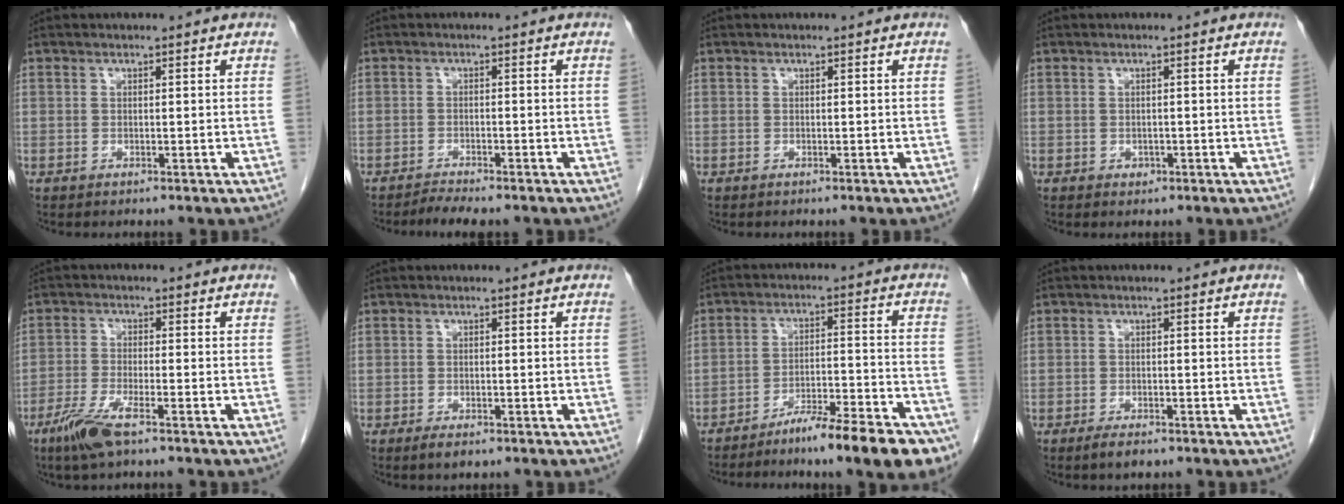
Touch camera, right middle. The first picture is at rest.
{"total": 3.2, "force": [-2.8, 0.0, 1.4], "torque": [-0.022, -0.007, -0.044]}
{"total": 0.0}
{"total": 0.8, "force": [-0.3, 0.6, 0.3], "torque": [-0.004, 0.001, -0.001]}
{"total": 5.7, "force": [-3.7, 0.7, 4.3], "torque": [-0.097, -0.011, -0.073]}
{"total": 1.9, "force": [-1.2, 0.7, 1.3], "torque": [-0.023, -0.003, -0.016]}
{"total": 13.8, "force": [-10.3, 1.0, 9.1], "torque": [-0.105, 0.009, -0.157]}
{"total": 2.2, "force": [-1.6, 0.7, 1.4], "torque": [-0.028, -0.004, -0.024]}